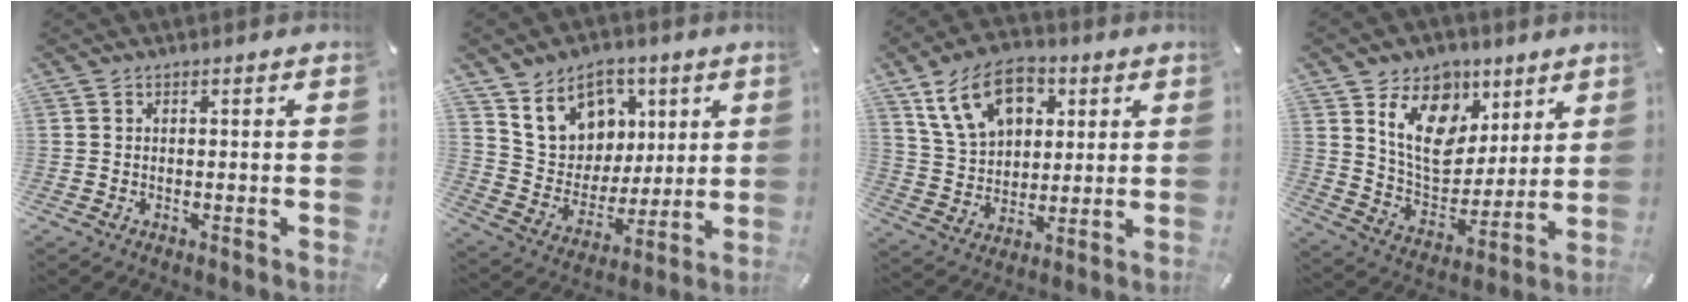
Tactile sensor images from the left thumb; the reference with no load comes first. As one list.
[{"total": 14.0, "force": [6.8, 11.5, 4.1], "torque": [-0.067, -0.043, 0.134]}, {"total": 14.1, "force": [6.4, 9.7, 7.8], "torque": [-0.150, -0.005, 0.121]}, {"total": 14.2, "force": [6.6, 10.9, 6.2], "torque": [-0.109, -0.035, 0.130]}]